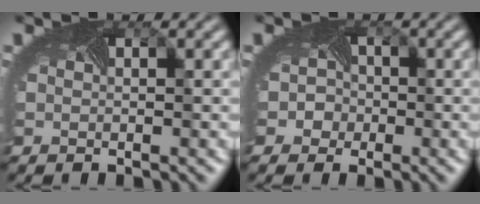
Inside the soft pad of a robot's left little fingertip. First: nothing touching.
{"total": 2.7, "force": [-0.9, 2.5, 0.3], "torque": [0.017, 0.006, -0.016]}